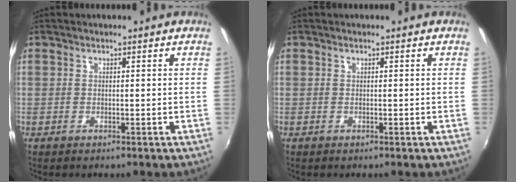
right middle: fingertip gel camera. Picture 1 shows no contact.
{"total": 0.0}